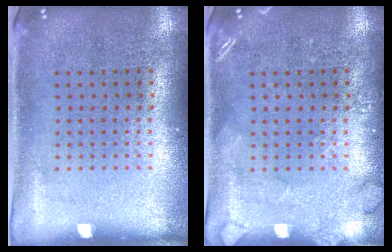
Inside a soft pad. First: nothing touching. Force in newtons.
{"total": 1.8, "press": 1.8, "slide": 0.3}